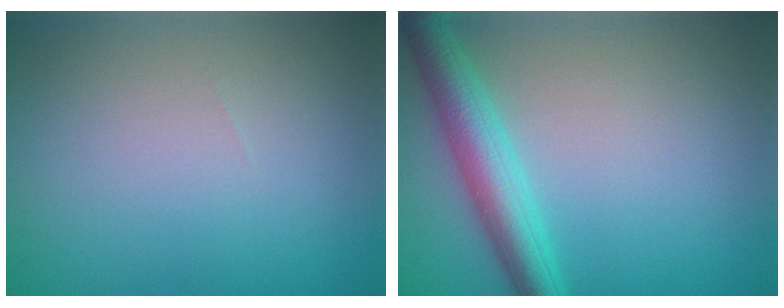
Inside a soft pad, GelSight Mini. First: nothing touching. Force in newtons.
{"total": 4.9, "press": 4.9, "slide": 0.2}